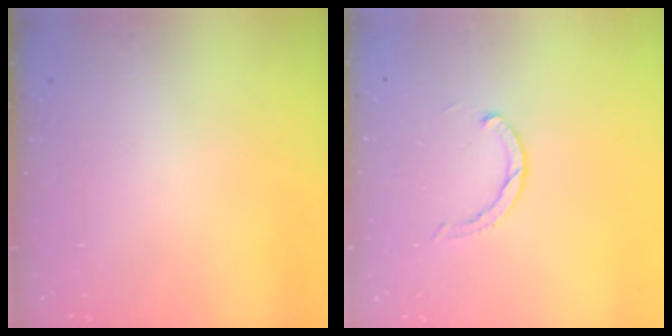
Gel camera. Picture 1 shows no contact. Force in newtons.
{"total": 2.8, "press": 2.8, "slide": 0.2}